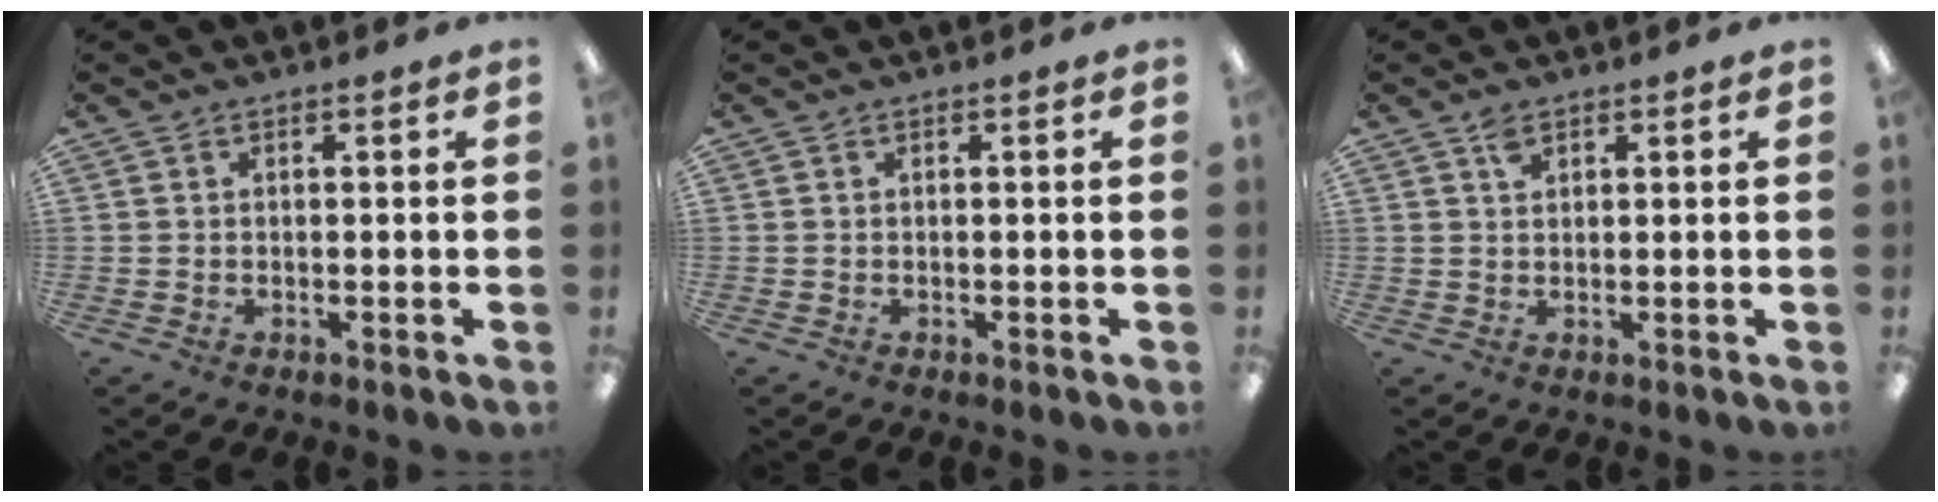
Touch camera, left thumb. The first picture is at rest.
{"total": 0.0}
{"total": 2.2, "force": [1.5, 1.1, 1.1], "torque": [-0.018, -0.005, 0.028]}